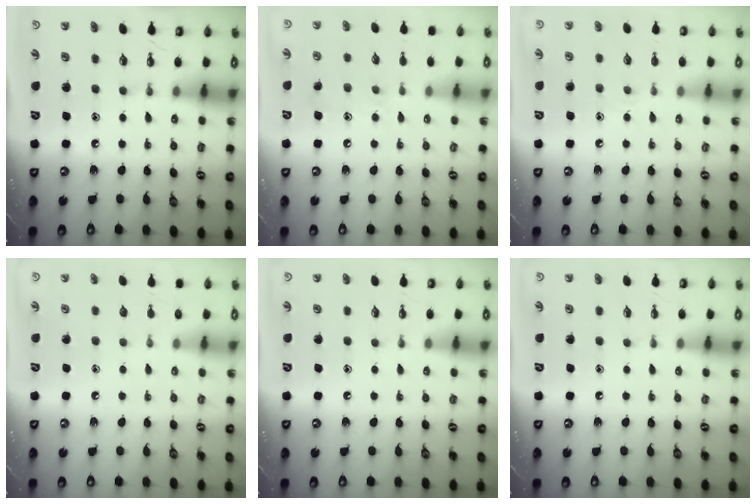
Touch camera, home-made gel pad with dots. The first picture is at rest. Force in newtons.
{"total": 7.3, "press": 7.3, "slide": 0.6}
{"total": 4.9, "press": 4.9, "slide": 0.5}
{"total": 0.0}
{"total": 0.0}
{"total": 0.0}